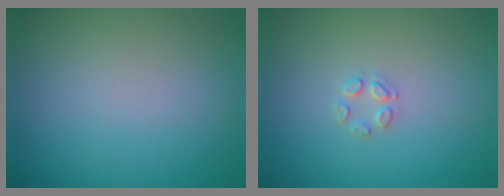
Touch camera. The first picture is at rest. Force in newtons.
{"total": 1.2, "press": 1.2, "slide": 0.1}